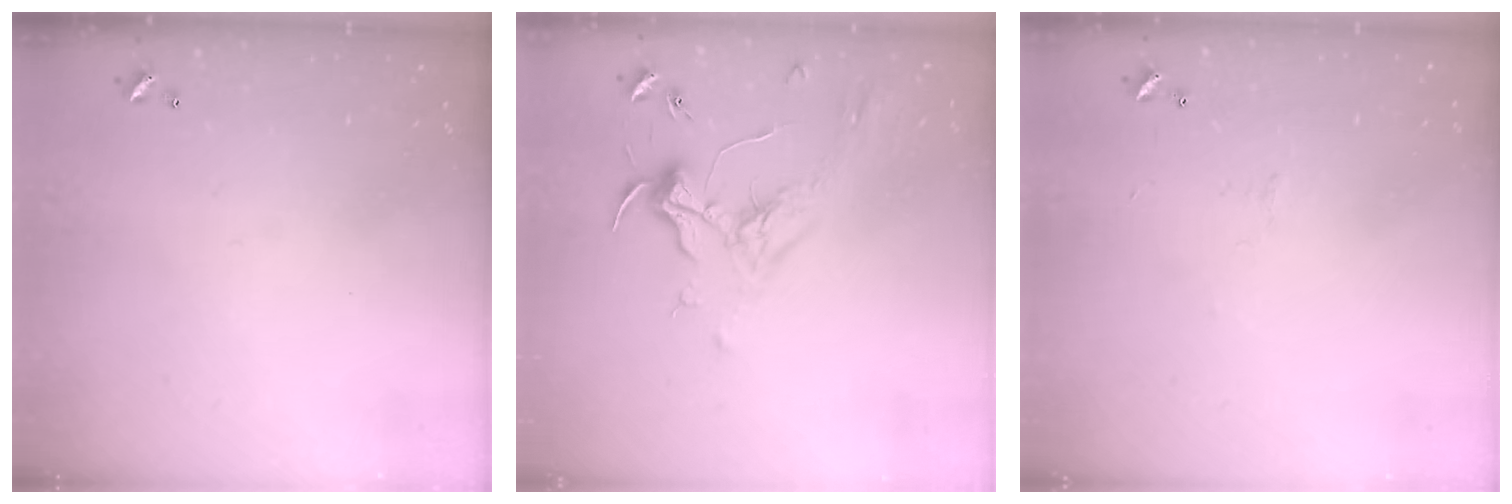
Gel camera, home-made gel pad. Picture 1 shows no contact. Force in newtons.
{"total": 1.9, "press": 1.7, "slide": 0.7}
{"total": 0.6, "press": 0.4, "slide": 0.5}